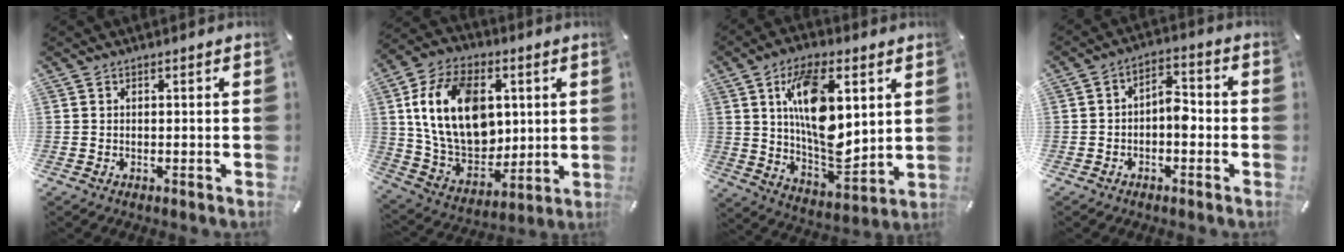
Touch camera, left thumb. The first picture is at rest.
{"total": 20.1, "force": [4.3, 14.5, 13.2], "torque": [-0.257, -0.007, 0.081]}
{"total": 17.3, "force": [5.7, 9.0, 13.6], "torque": [-0.241, -0.025, 0.092]}
{"total": 5.2, "force": [-1.8, 3.2, 3.8], "torque": [-0.056, 0.013, -0.035]}